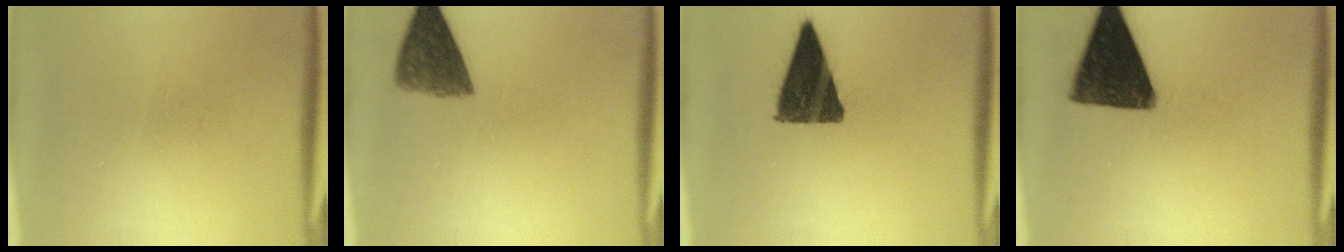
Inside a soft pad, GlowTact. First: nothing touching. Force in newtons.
{"total": 7.3}
{"total": 13.0}
{"total": 15.0}